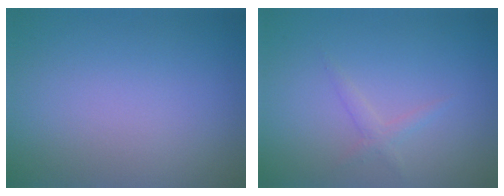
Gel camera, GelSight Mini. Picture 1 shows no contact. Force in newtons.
{"total": 1.2, "press": 1.2, "slide": 0.1}